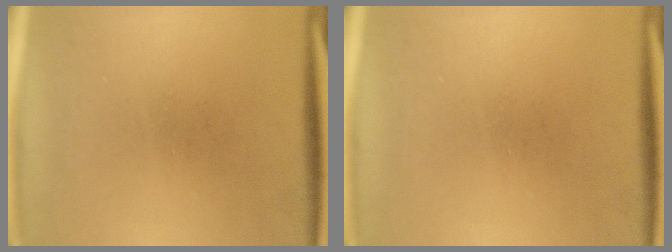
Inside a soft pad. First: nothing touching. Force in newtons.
{"total": 0.0}